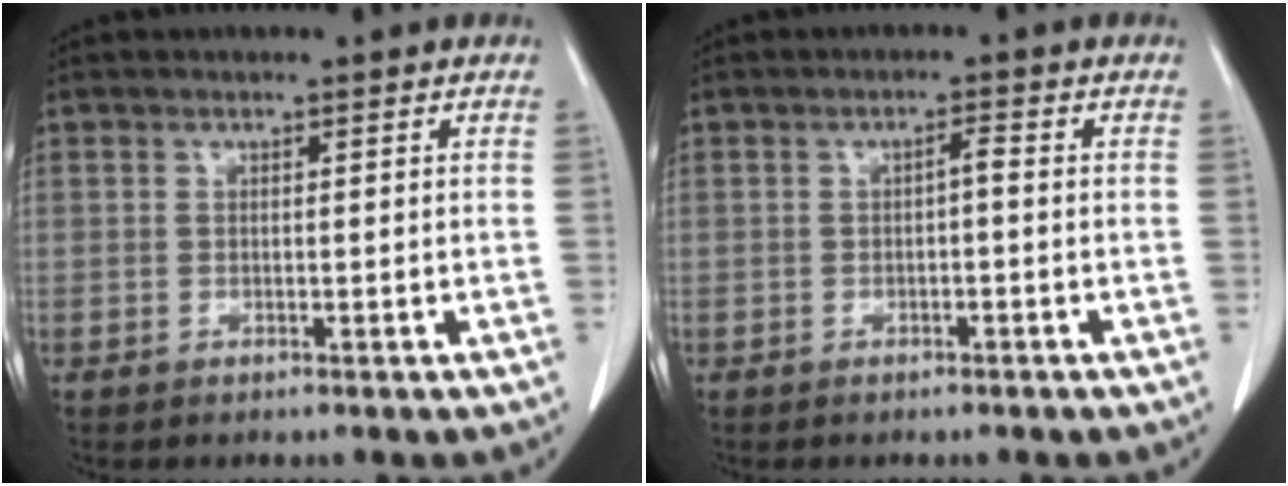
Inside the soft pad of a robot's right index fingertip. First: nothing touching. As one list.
[{"total": 1.3, "force": [-0.3, 0.2, 1.3], "torque": [-0.020, 0.003, -0.005]}]